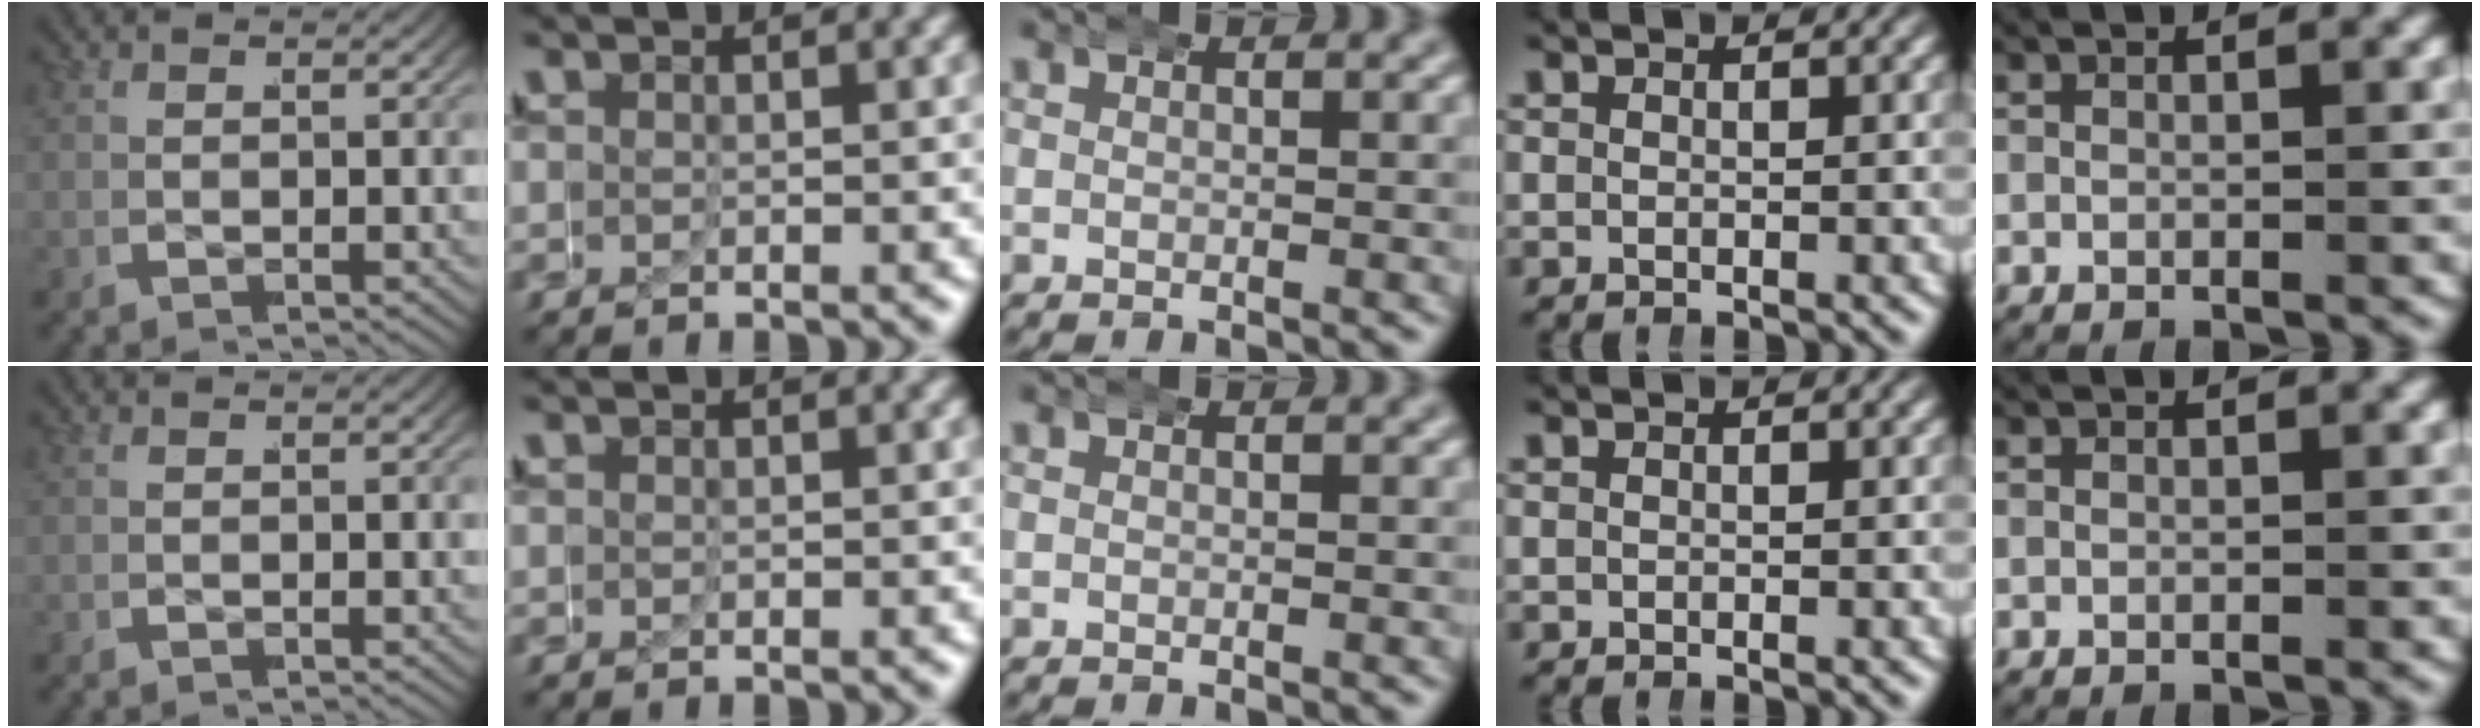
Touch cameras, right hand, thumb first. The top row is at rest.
{}